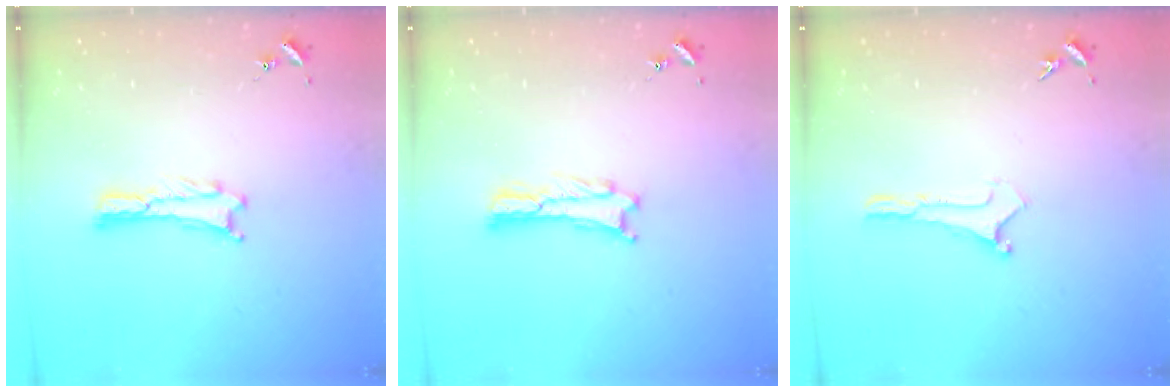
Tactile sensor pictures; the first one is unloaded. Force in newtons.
{"total": 0.6, "press": 0.5, "slide": 0.2}
{"total": 0.0}